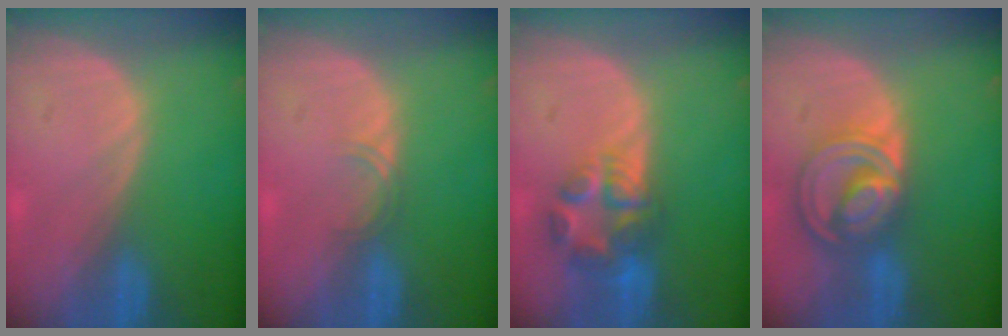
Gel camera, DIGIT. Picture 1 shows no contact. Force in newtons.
{"total": 1.4, "press": 1.4, "slide": 0.2}
{"total": 6.8, "press": 6.3, "slide": 2.6}
{"total": 8.7, "press": 7.4, "slide": 4.6}